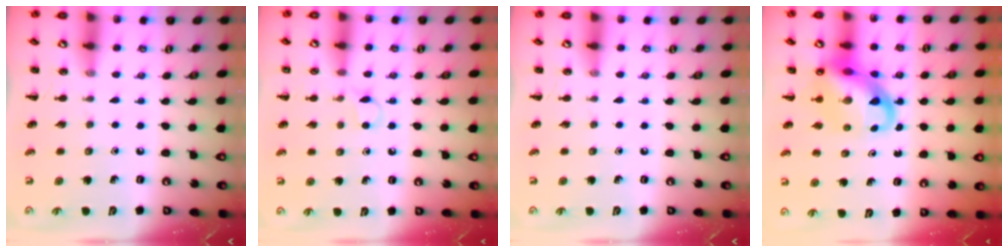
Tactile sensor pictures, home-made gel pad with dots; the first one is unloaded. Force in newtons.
{"total": 3.7, "press": 3.5, "slide": 1.1}
{"total": 0.0}
{"total": 12.6, "press": 12.1, "slide": 3.4}